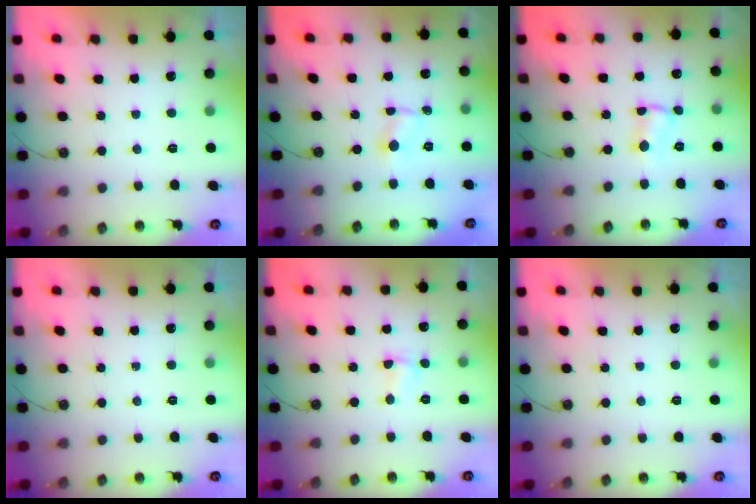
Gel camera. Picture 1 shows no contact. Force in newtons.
{"total": 0.7, "press": 0.7, "slide": 0.1}
{"total": 1.3, "press": 1.3, "slide": 0.5}
{"total": 0.0}
{"total": 2.0, "press": 1.9, "slide": 0.6}
{"total": 0.0}